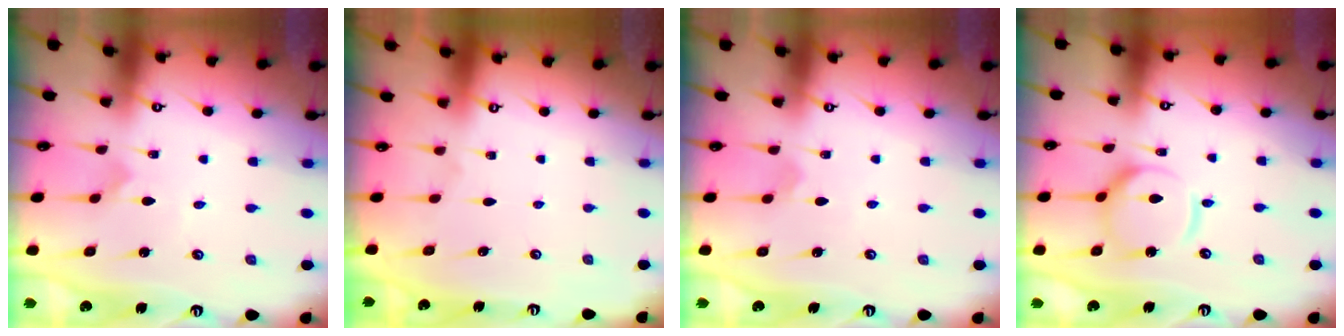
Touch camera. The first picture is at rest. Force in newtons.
{"total": 0.0}
{"total": 2.5, "press": 2.4, "slide": 0.6}
{"total": 10.5, "press": 10.5, "slide": 1.0}